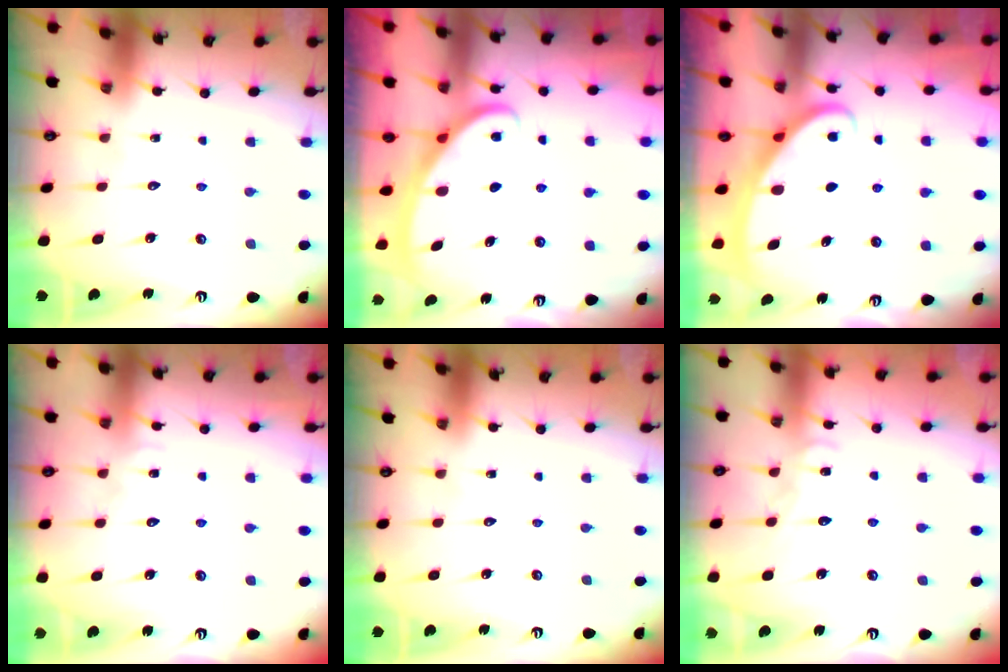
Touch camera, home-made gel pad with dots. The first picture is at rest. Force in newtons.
{"total": 2.9, "press": 2.9, "slide": 0.3}
{"total": 2.4, "press": 2.4, "slide": 0.4}
{"total": 6.0, "press": 6.0, "slide": 0.6}
{"total": 0.0}
{"total": 7.6, "press": 7.6, "slide": 0.8}